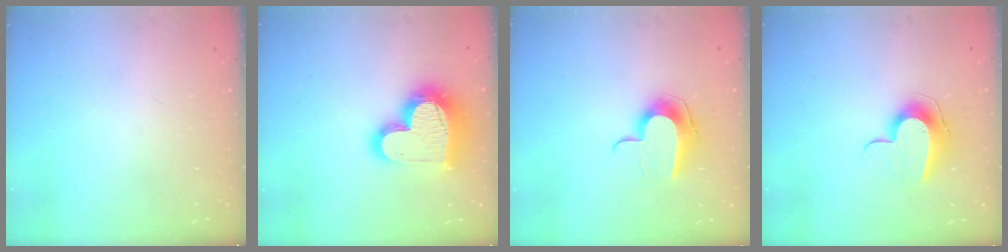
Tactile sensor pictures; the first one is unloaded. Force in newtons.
{"total": 19.3, "press": 19.2, "slide": 1.7}
{"total": 10.2, "press": 10.2, "slide": 0.2}
{"total": 9.7, "press": 9.7, "slide": 0.5}